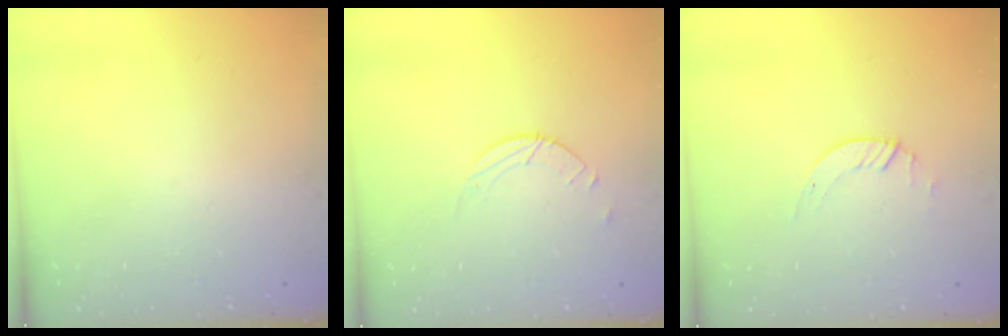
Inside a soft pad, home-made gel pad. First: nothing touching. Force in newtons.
{"total": 2.0, "press": 2.0, "slide": 0.2}
{"total": 1.2, "press": 1.1, "slide": 0.2}